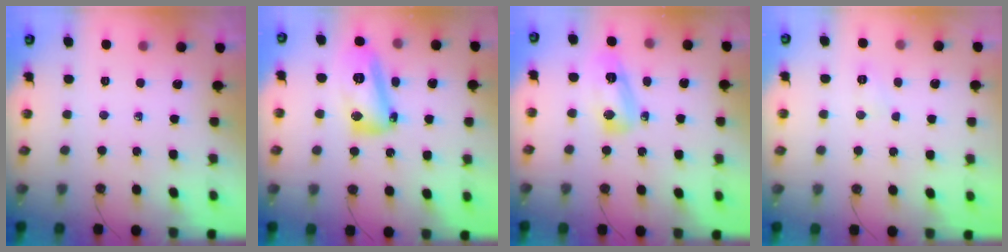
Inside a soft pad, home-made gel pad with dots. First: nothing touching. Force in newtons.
{"total": 14.0, "press": 13.9, "slide": 1.6}
{"total": 14.6, "press": 9.6, "slide": 11.0}
{"total": 6.9, "press": 6.9, "slide": 0.6}